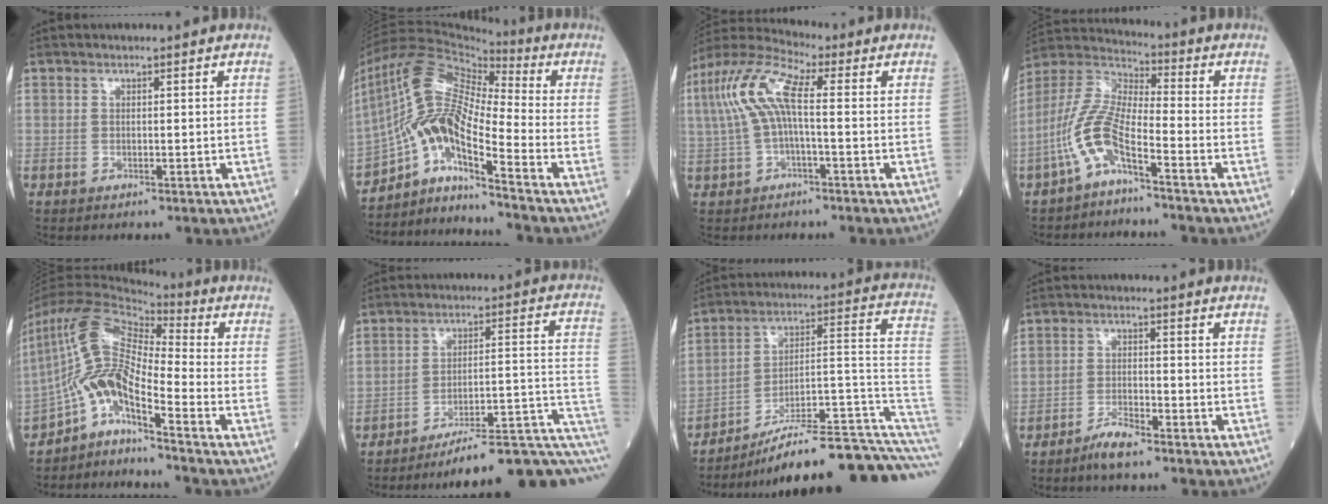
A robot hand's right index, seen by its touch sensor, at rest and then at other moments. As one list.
[{"total": 13.4, "force": [-6.8, 2.0, 11.4], "torque": [-0.238, 0.018, -0.121]}, {"total": 10.3, "force": [1.1, 2.9, 9.8], "torque": [-0.220, 0.036, 0.015]}, {"total": 9.3, "force": [-4.9, 2.1, 7.6], "torque": [-0.188, 0.007, -0.104]}, {"total": 11.7, "force": [-6.5, 2.3, 9.5], "torque": [-0.202, 0.027, -0.122]}, {"total": 17.5, "force": [-11.1, 2.5, 13.3], "torque": [-0.119, 0.053, -0.150]}, {"total": 23.6, "force": [-19.1, 0.5, 13.9], "torque": [-0.115, 0.038, -0.282]}, {"total": 3.8, "force": [-3.1, 0.4, 2.1], "torque": [-0.045, -0.003, -0.059]}]